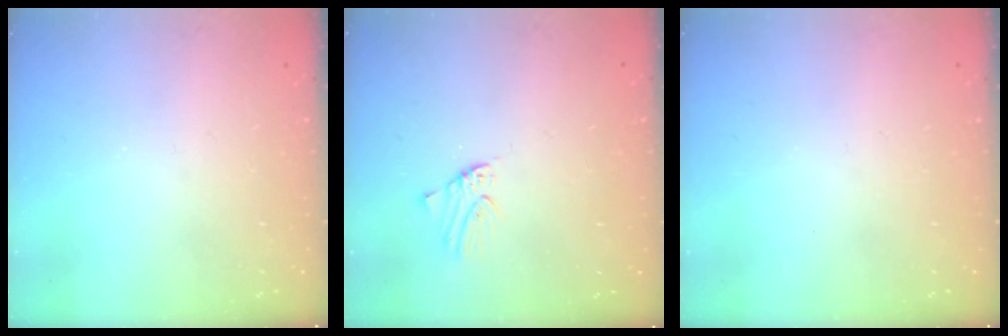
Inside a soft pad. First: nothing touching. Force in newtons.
{"total": 0.0}
{"total": 0.0}